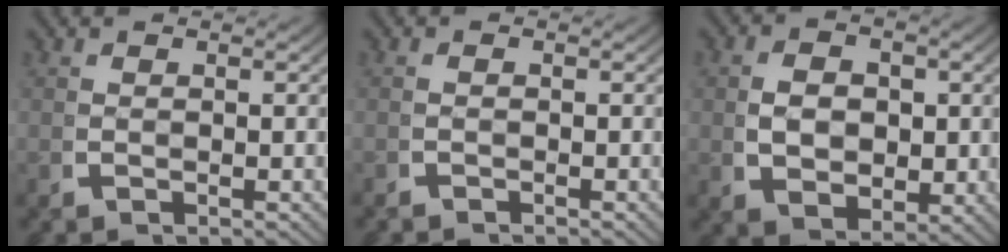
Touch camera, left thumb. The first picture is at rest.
{"total": 0.9, "force": [-0.9, 0.1, -0.1], "torque": [0.003, -0.008, -0.016]}
{"total": 5.6, "force": [0.2, 4.0, 3.9], "torque": [-0.067, -0.021, 0.018]}